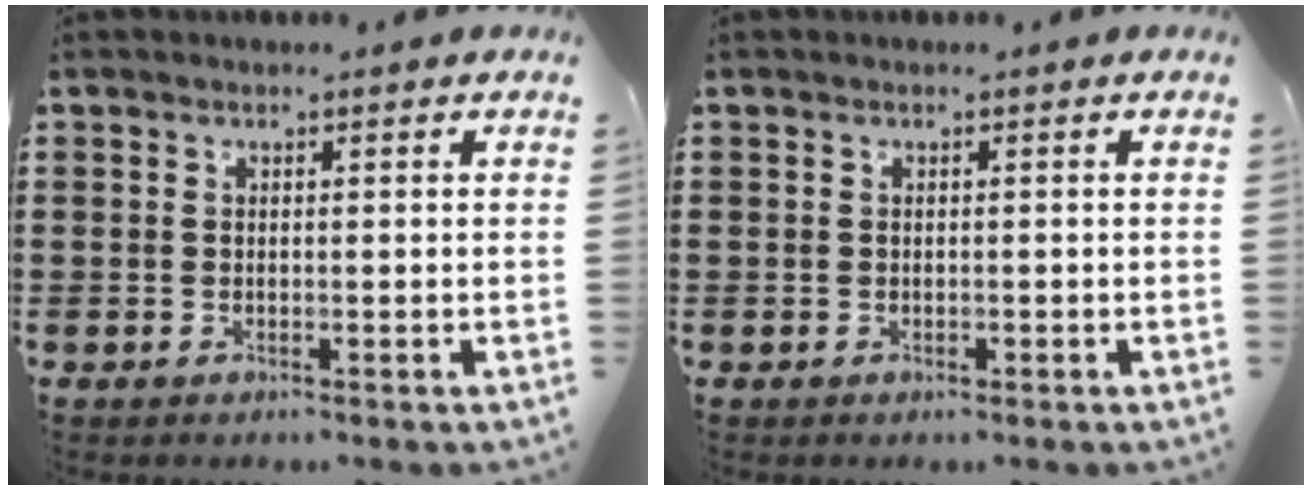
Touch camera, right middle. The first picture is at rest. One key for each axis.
{"total": 0.0}